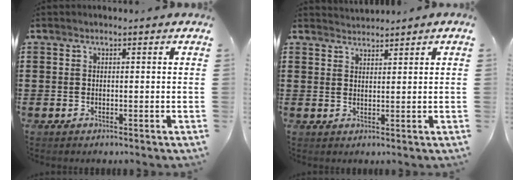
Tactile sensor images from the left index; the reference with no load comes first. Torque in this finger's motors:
{"motor_torque": [1.04, -1.09, 0.30, 0.07]}